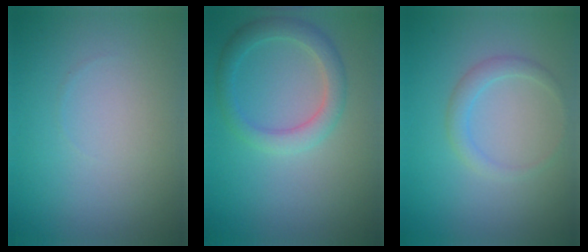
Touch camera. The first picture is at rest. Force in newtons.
{"total": 3.0, "press": 3.0, "slide": 0.1}
{"total": 1.6, "press": 1.6, "slide": 0.1}